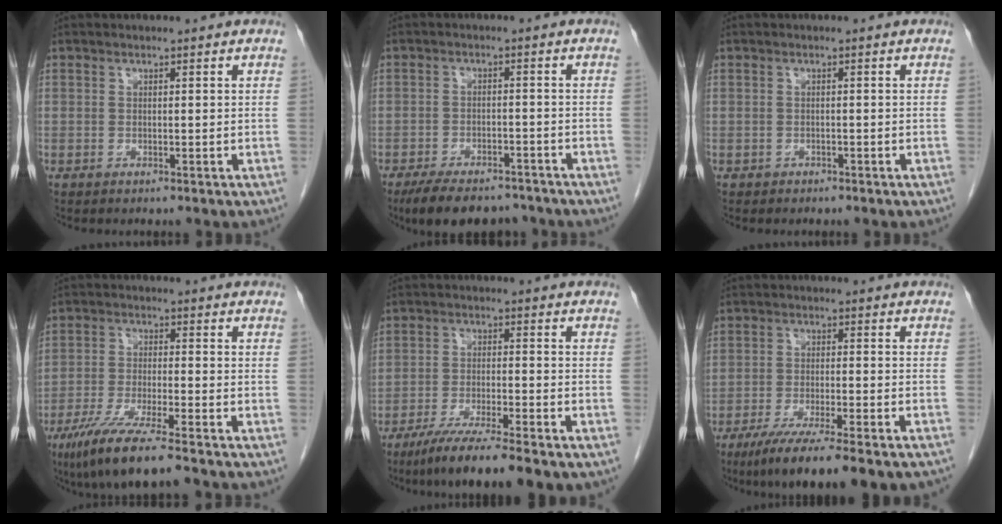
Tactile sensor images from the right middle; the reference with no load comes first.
{"total": 10.7, "force": [-8.9, 3.9, 4.5], "torque": [-0.070, -0.002, -0.132]}
{"total": 0.6, "force": [-0.5, 0.4, 0.0], "torque": [-0.016, -0.001, -0.008]}
{"total": 10.1, "force": [-7.3, 0.2, 7.0], "torque": [-0.130, -0.032, -0.128]}
{"total": 9.7, "force": [-7.2, 0.2, 6.5], "torque": [-0.110, -0.027, -0.119]}
{"total": 13.4, "force": [-10.3, 0.9, 8.6], "torque": [-0.128, -0.034, -0.157]}